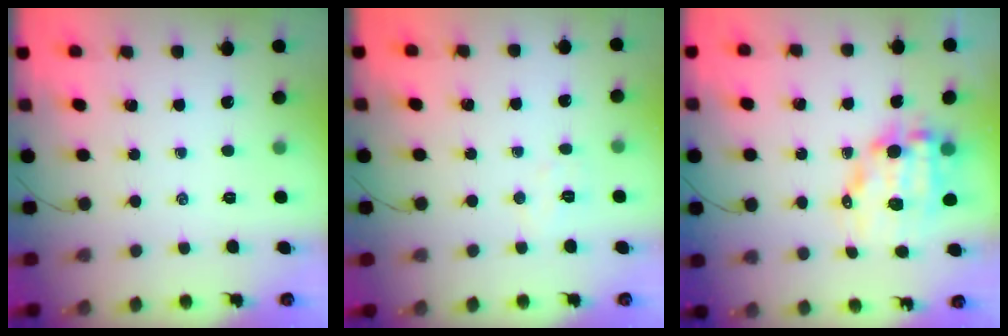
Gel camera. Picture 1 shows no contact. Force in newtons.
{"total": 4.0, "press": 3.9, "slide": 0.9}
{"total": 10.6, "press": 10.2, "slide": 2.8}